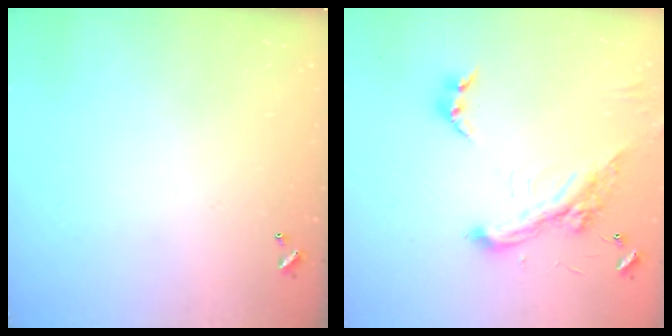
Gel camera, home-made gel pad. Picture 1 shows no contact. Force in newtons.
{"total": 4.6, "press": 4.4, "slide": 1.2}